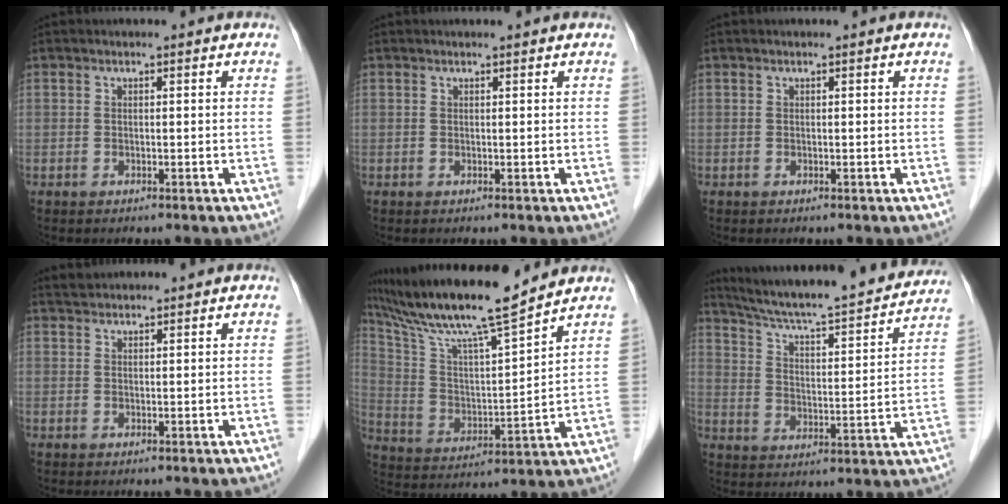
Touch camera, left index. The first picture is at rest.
{"total": 0.9, "force": [0.9, 0.0, 0.2], "torque": [-0.006, 0.005, 0.013]}
{"total": 0.0}
{"total": 1.5, "force": [1.5, 0.3, 0.0], "torque": [-0.008, 0.013, 0.032]}
{"total": 17.0, "force": [14.2, 0.0, 9.4], "torque": [-0.175, 0.009, 0.252]}
{"total": 23.3, "force": [21.2, 1.7, 9.6], "torque": [-0.155, -0.017, 0.296]}